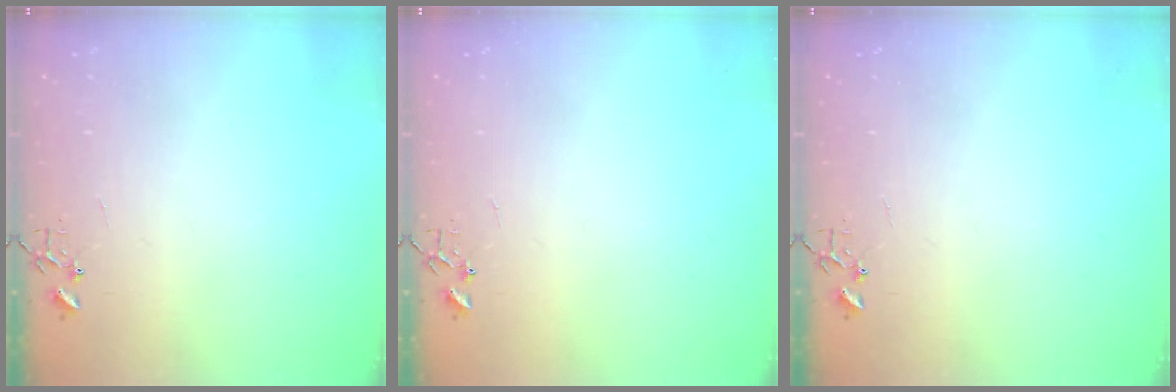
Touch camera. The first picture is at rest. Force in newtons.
{"total": 0.0}
{"total": 0.0}